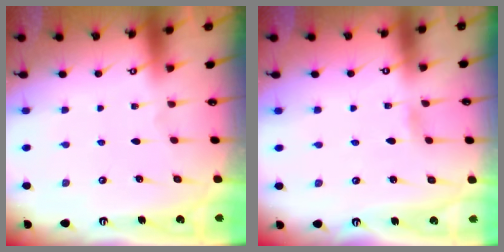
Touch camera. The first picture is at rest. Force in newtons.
{"total": 1.2, "press": 1.1, "slide": 0.2}